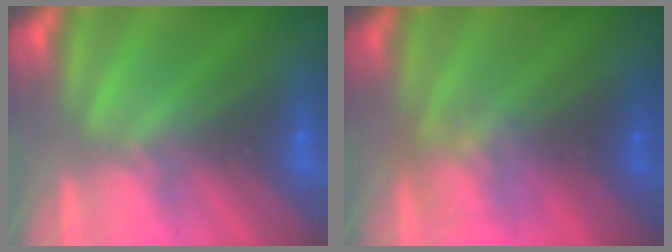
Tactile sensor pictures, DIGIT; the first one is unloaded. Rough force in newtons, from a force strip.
{"total": 2.4}